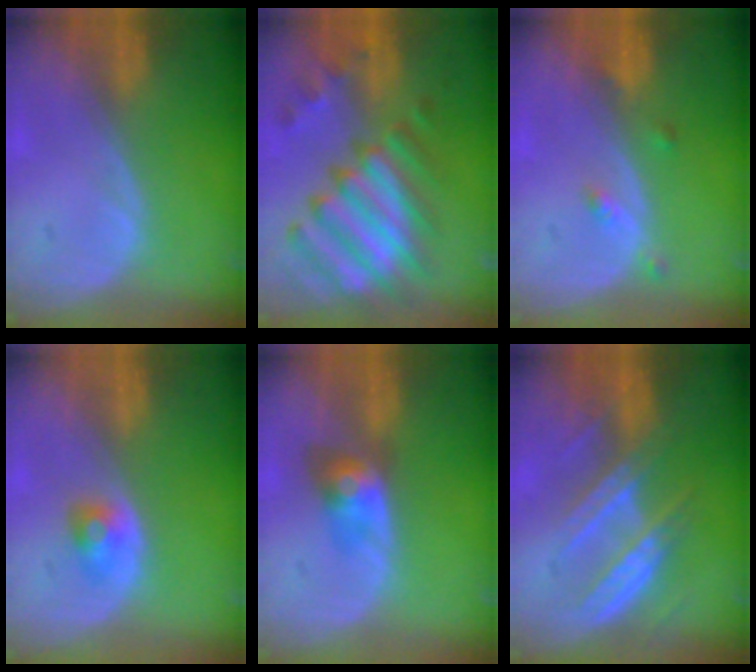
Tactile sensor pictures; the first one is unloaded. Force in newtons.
{"total": 12.3, "press": 10.6, "slide": 6.2}
{"total": 2.2, "press": 1.8, "slide": 1.3}
{"total": 2.5, "press": 2.3, "slide": 0.9}
{"total": 4.0, "press": 4.0, "slide": 0.2}
{"total": 6.9, "press": 6.8, "slide": 1.0}